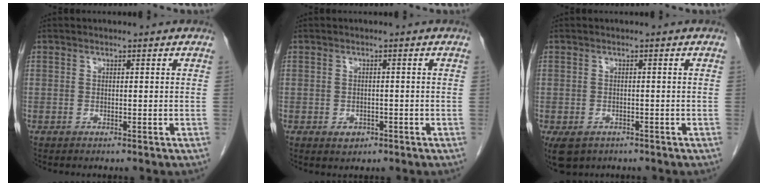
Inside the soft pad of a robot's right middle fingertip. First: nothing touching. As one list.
[{"total": 1.9, "force": [-0.9, 1.4, 0.9], "torque": [-0.010, 0.003, -0.006]}, {"total": 4.8, "force": [-2.9, 3.1, 2.1], "torque": [-0.036, -0.006, -0.041]}]